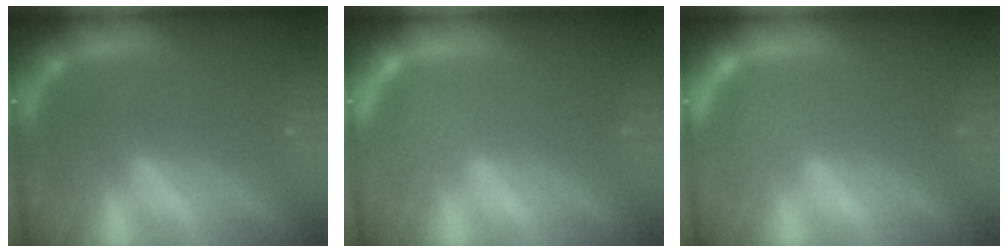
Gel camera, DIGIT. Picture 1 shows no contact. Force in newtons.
{"total": 2.0}
{"total": 2.0}